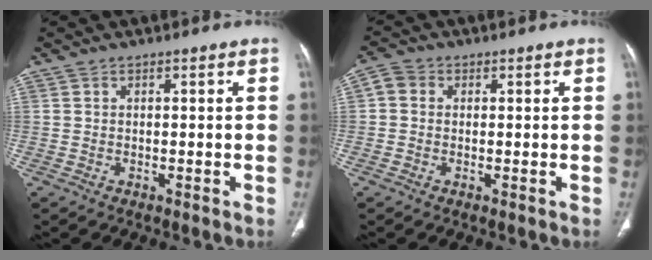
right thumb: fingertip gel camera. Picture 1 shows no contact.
{"total": 3.1, "force": [0.3, 2.7, 1.4], "torque": [-0.020, 0.010, -0.002]}